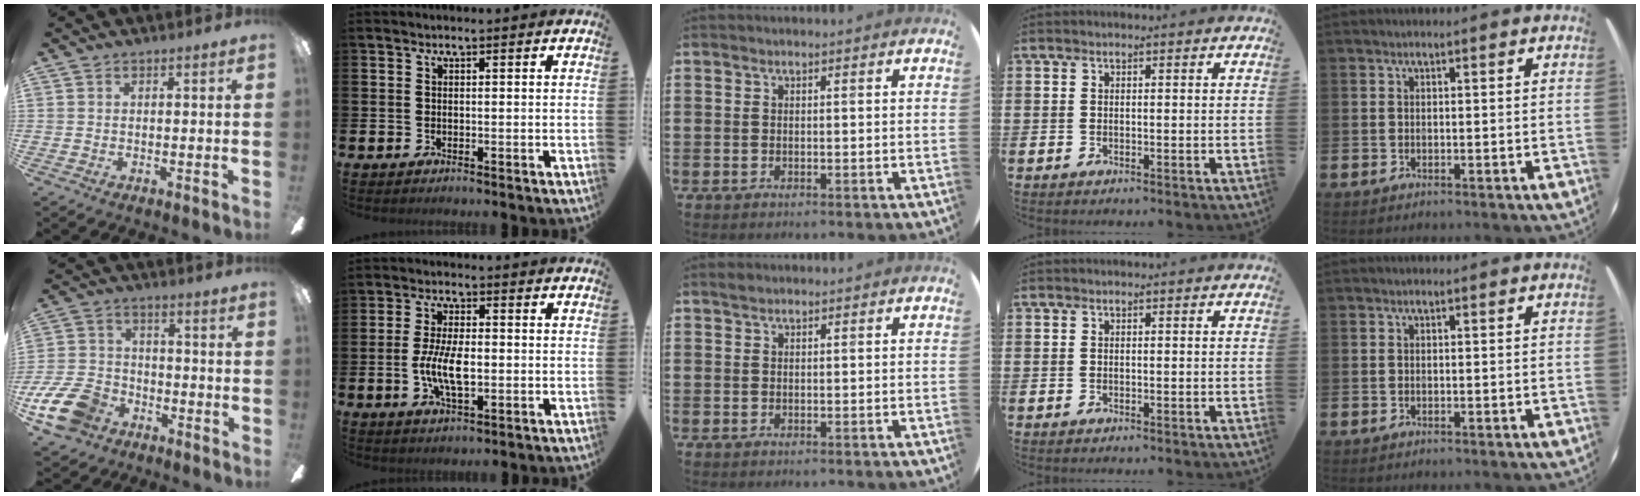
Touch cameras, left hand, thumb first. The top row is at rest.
{"thumb": {"total": 13.2, "force": [-7.1, 8.8, 6.9], "torque": [-0.155, 0.046, -0.128]}, "index": {"total": 6.1, "force": [-0.7, 2.5, 5.5], "torque": [-0.107, -0.002, -0.016]}, "middle": {"total": 0.7, "force": [0.6, 0.2, 0.0], "torque": [-0.001, 0.003, 0.012]}}